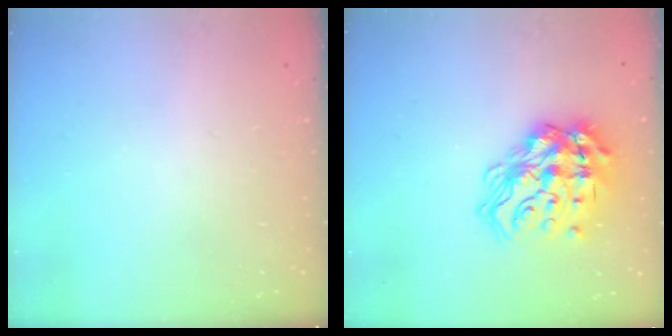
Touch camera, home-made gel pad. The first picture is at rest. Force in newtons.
{"total": 19.6, "press": 19.5, "slide": 2.0}